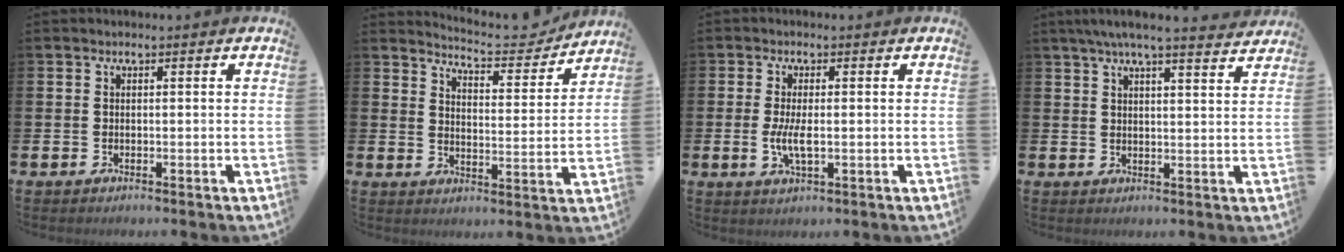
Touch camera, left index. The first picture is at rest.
{"total": 5.6, "force": [5.5, 0.6, 0.8], "torque": [-0.029, -0.042, 0.091]}
{"total": 3.6, "force": [-0.3, 1.2, 3.3], "torque": [-0.060, 0.002, -0.005]}
{"total": 5.7, "force": [5.1, 0.0, 2.3], "torque": [-0.047, -0.020, 0.090]}